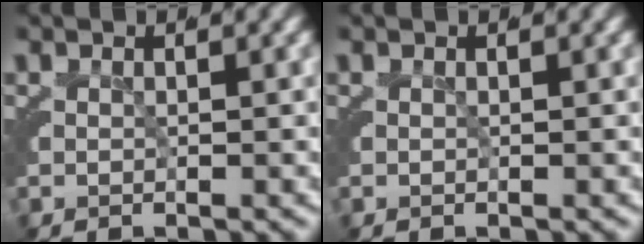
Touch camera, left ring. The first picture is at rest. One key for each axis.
{"total": 0.0}